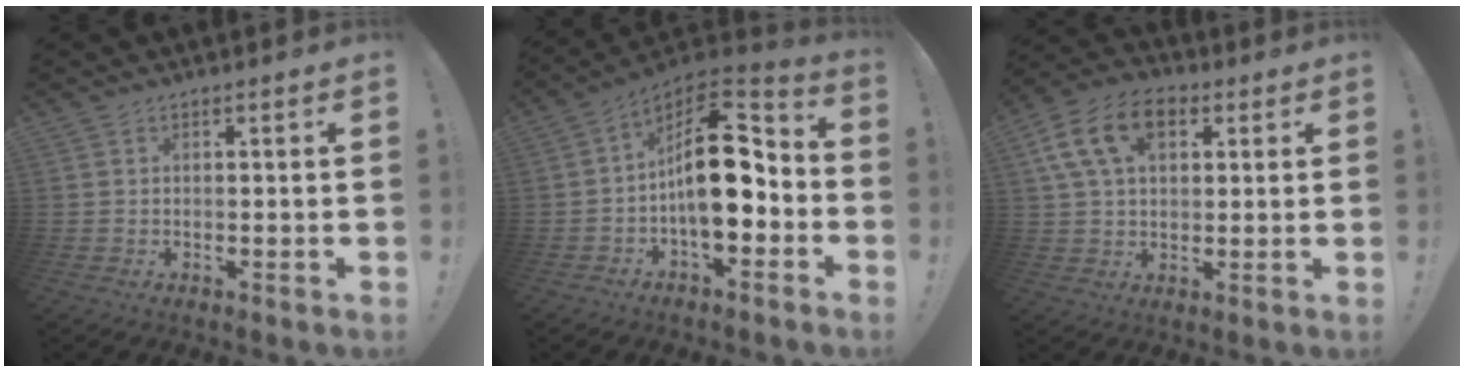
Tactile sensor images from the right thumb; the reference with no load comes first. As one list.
[{"total": 18.6, "force": [-0.6, 9.6, 16.0], "torque": [-0.251, 0.012, -0.006]}, {"total": 15.2, "force": [5.6, 9.9, 10.0], "torque": [-0.177, -0.007, 0.103]}]